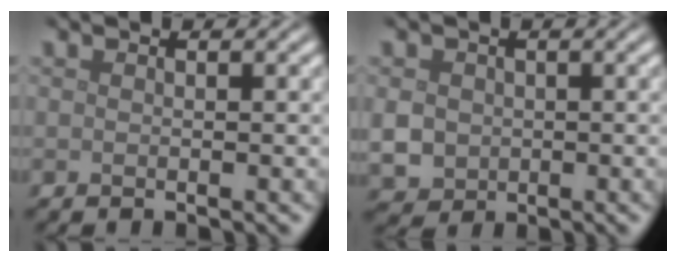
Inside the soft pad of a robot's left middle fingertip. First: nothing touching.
{"total": 3.2, "force": [-0.2, 2.9, 1.3], "torque": [-0.032, -0.004, -0.001]}